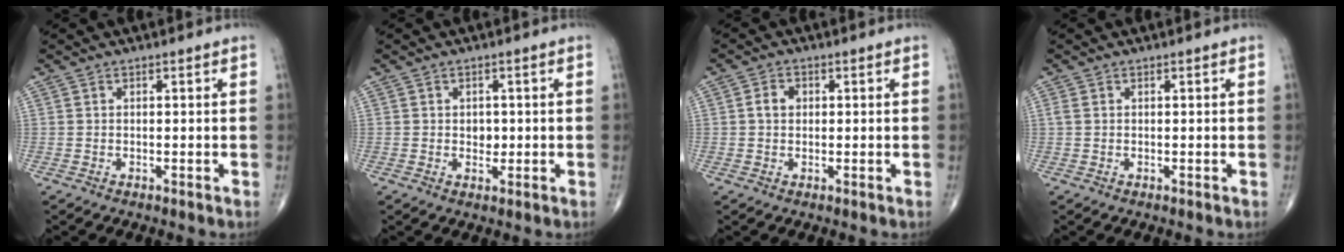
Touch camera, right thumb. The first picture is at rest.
{"total": 2.2, "force": [0.0, 1.7, 1.4], "torque": [-0.007, 0.002, 0.002]}
{"total": 2.7, "force": [0.3, 2.1, 1.7], "torque": [-0.025, 0.007, 0.004]}
{"total": 0.8, "force": [0.2, 0.5, 0.6], "torque": [-0.019, 0.007, 0.009]}